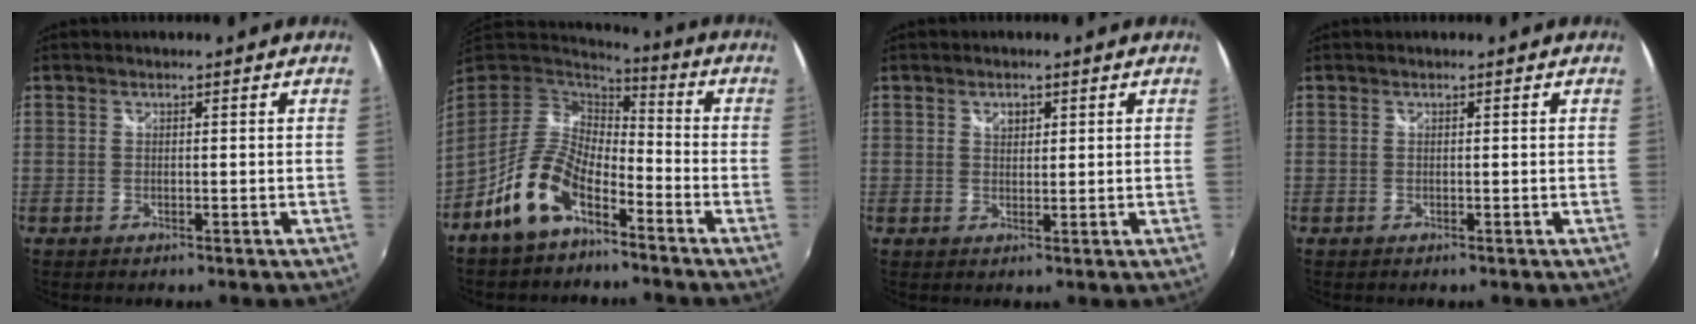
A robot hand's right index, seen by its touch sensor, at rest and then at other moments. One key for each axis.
{"total": 11.8, "fx": -7.0, "fy": 5.3, "fz": 7.9, "tx": -0.163, "ty": 0.007, "tz": -0.131}
{"total": 1.9, "fx": 0.9, "fy": 1.4, "fz": 1.0, "tx": -0.012, "ty": 0.004, "tz": 0.015}
{"total": 0.0}